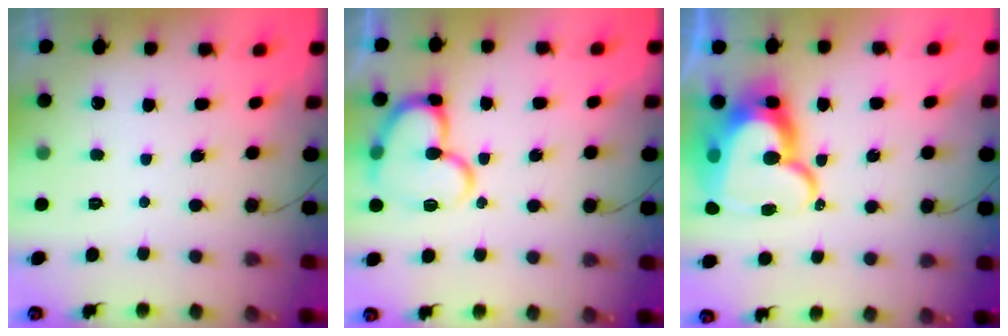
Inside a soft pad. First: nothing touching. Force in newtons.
{"total": 16.6, "press": 16.5, "slide": 1.9}
{"total": 20.7, "press": 20.6, "slide": 2.1}